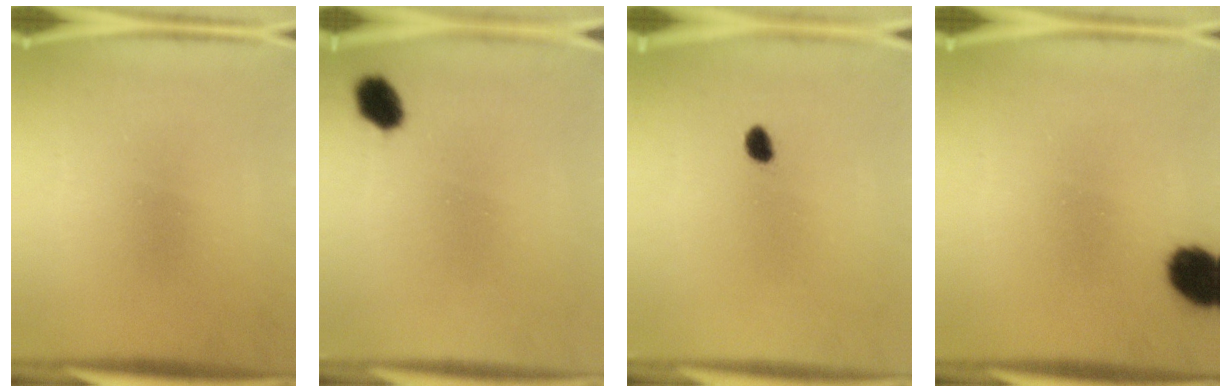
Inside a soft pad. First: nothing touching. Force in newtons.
{"total": 4.6}
{"total": 2.0}
{"total": 8.9}